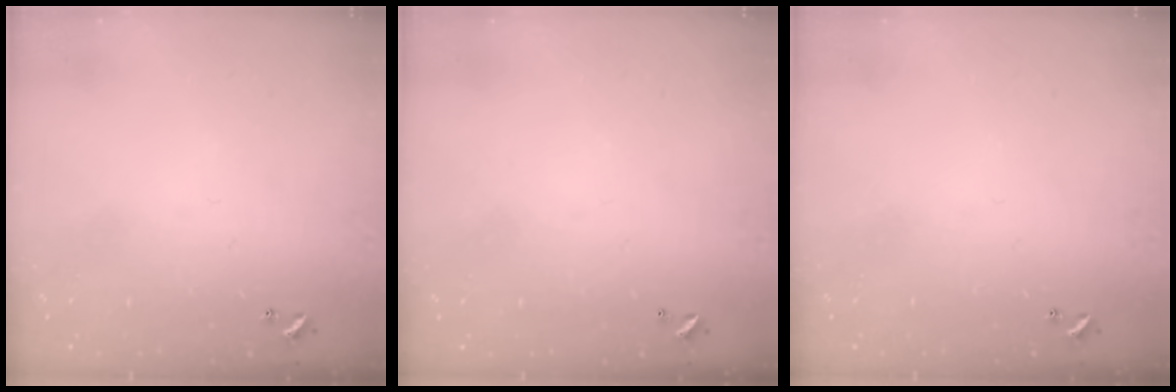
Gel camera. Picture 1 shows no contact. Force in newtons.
{"total": 2.9, "press": 2.9, "slide": 0.1}
{"total": 0.0}